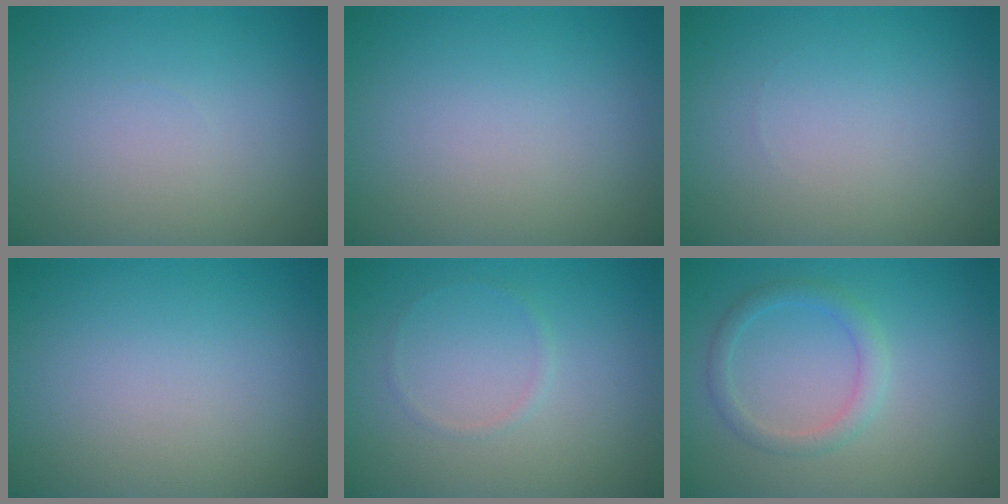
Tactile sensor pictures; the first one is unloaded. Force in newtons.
{"total": 0.0}
{"total": 0.0}
{"total": 0.0}
{"total": 0.6, "press": 0.6, "slide": 0.0}
{"total": 2.0, "press": 2.0, "slide": 0.1}